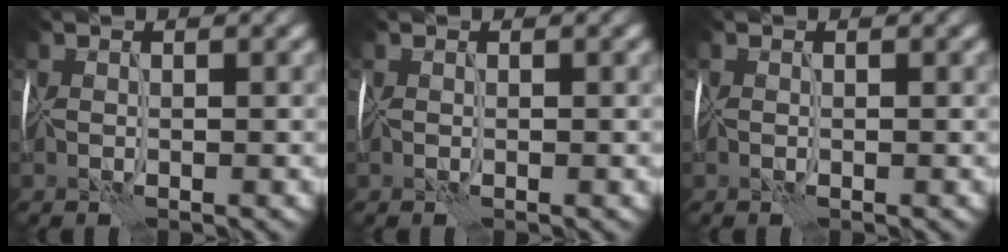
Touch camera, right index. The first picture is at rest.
{"total": 0.0}
{"total": 0.0}